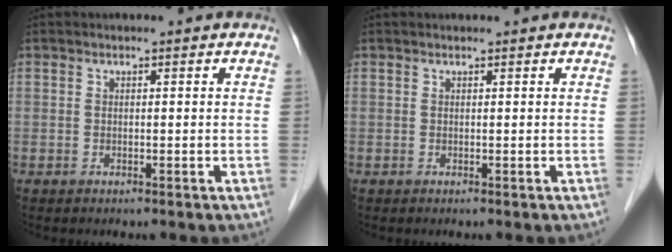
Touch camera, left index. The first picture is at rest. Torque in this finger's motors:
{"motor_torque": [0.06, 0.01, -0.08, -0.01]}